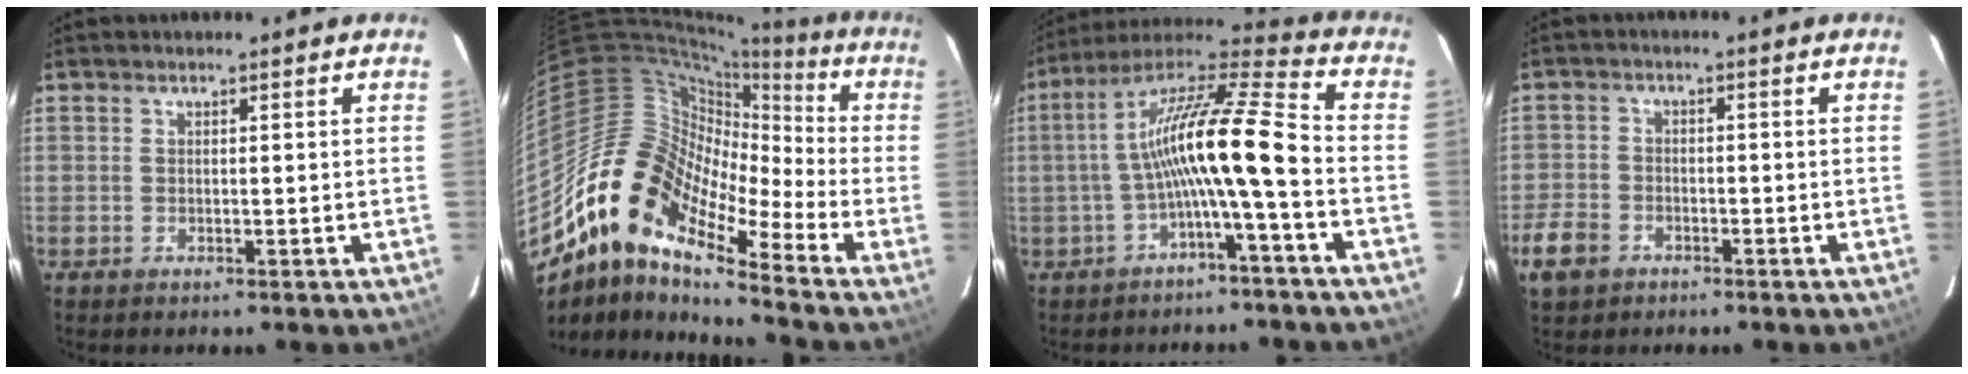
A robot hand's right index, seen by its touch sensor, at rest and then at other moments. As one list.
[{"total": 14.8, "force": [-9.5, 5.8, 9.8], "torque": [-0.141, 0.003, -0.200]}, {"total": 14.4, "force": [-3.2, 0.8, 14.0], "torque": [-0.264, 0.019, -0.064]}, {"total": 6.3, "force": [-3.6, 4.6, 2.4], "torque": [-0.067, 0.012, -0.062]}]